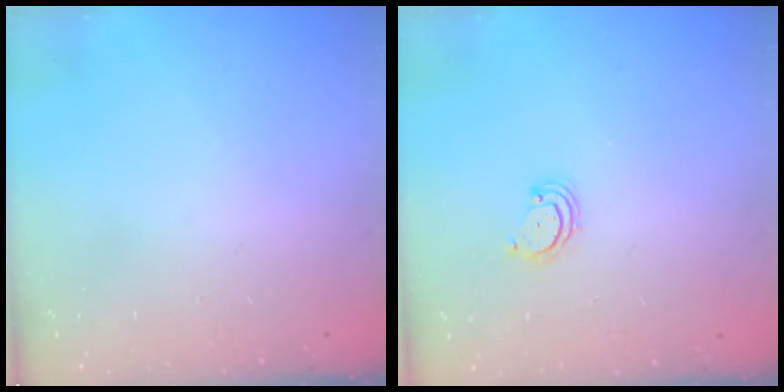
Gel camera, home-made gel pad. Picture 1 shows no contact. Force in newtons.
{"total": 2.5, "press": 2.5, "slide": 0.3}